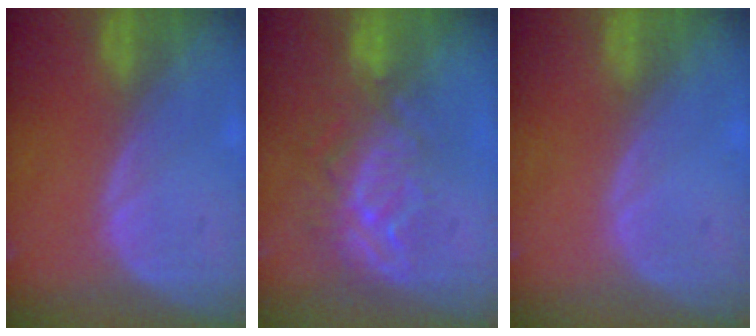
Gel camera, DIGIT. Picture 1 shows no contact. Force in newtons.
{"total": 9.5, "press": 8.2, "slide": 4.7}
{"total": 0.0}